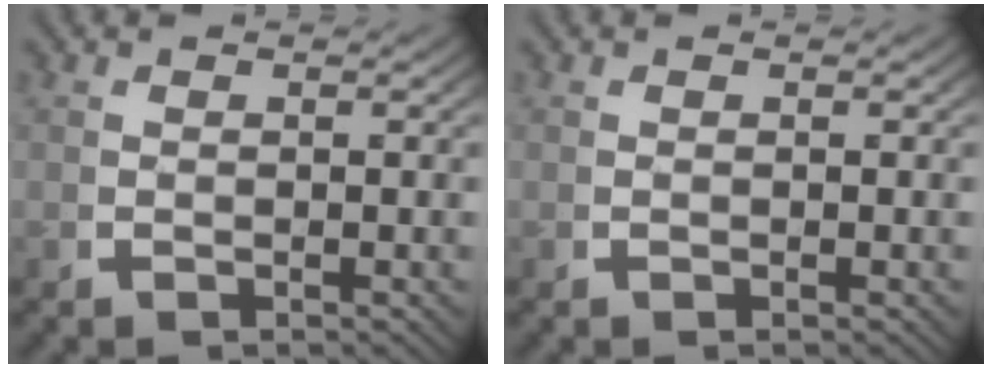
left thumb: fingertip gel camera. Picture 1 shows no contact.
{"total": 0.0}